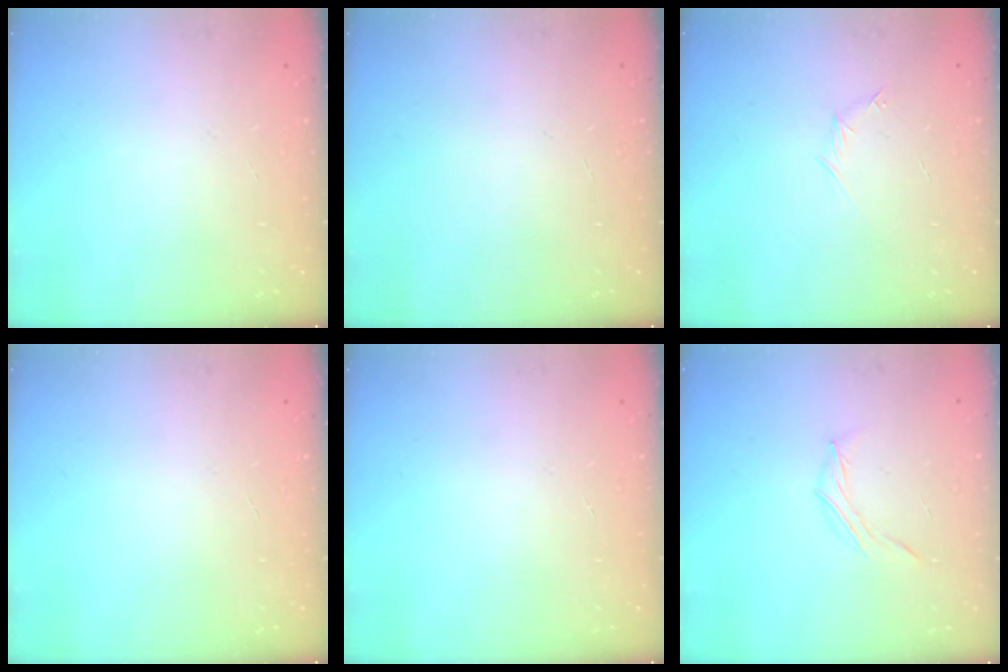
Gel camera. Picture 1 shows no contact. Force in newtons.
{"total": 0.0}
{"total": 4.0, "press": 3.8, "slide": 1.2}
{"total": 0.0}
{"total": 0.0}
{"total": 4.1, "press": 3.9, "slide": 1.2}